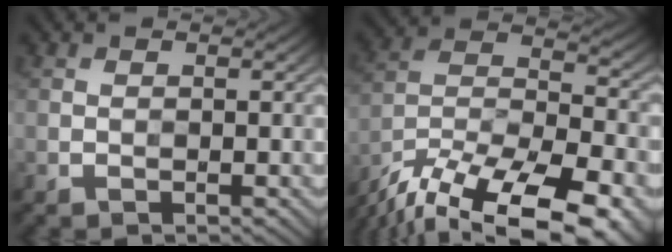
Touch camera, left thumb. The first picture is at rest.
{"total": 20.4, "force": [-16.3, 6.8, 10.0], "torque": [-0.190, -0.037, -0.243]}